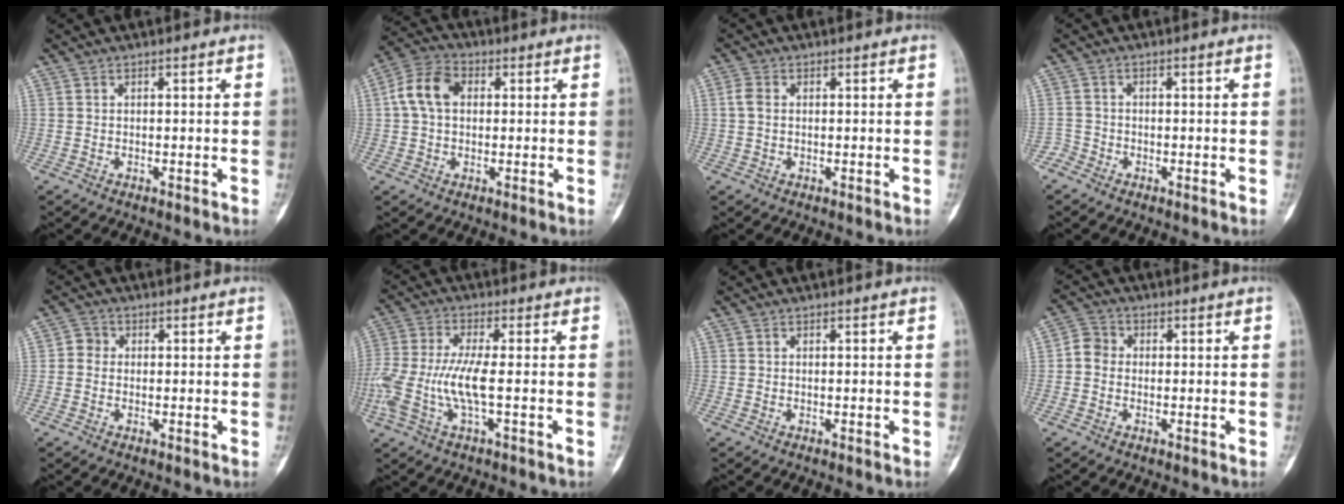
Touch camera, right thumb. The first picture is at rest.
{"total": 8.4, "force": [1.4, 5.9, 5.8], "torque": [-0.108, 0.025, 0.019]}
{"total": 2.7, "force": [0.3, 1.9, 1.9], "torque": [-0.044, 0.004, 0.001]}
{"total": 1.9, "force": [-1.4, 1.3, -0.4], "torque": [0.012, 0.006, -0.034]}
{"total": 2.5, "force": [-0.1, 2.3, 0.9], "torque": [-0.003, 0.006, -0.008]}
{"total": 10.2, "force": [-1.7, 2.8, 9.6], "torque": [-0.244, 0.010, -0.037]}
{"total": 0.0}
{"total": 3.8, "force": [-0.4, 3.4, 1.6], "torque": [-0.018, 0.010, -0.016]}